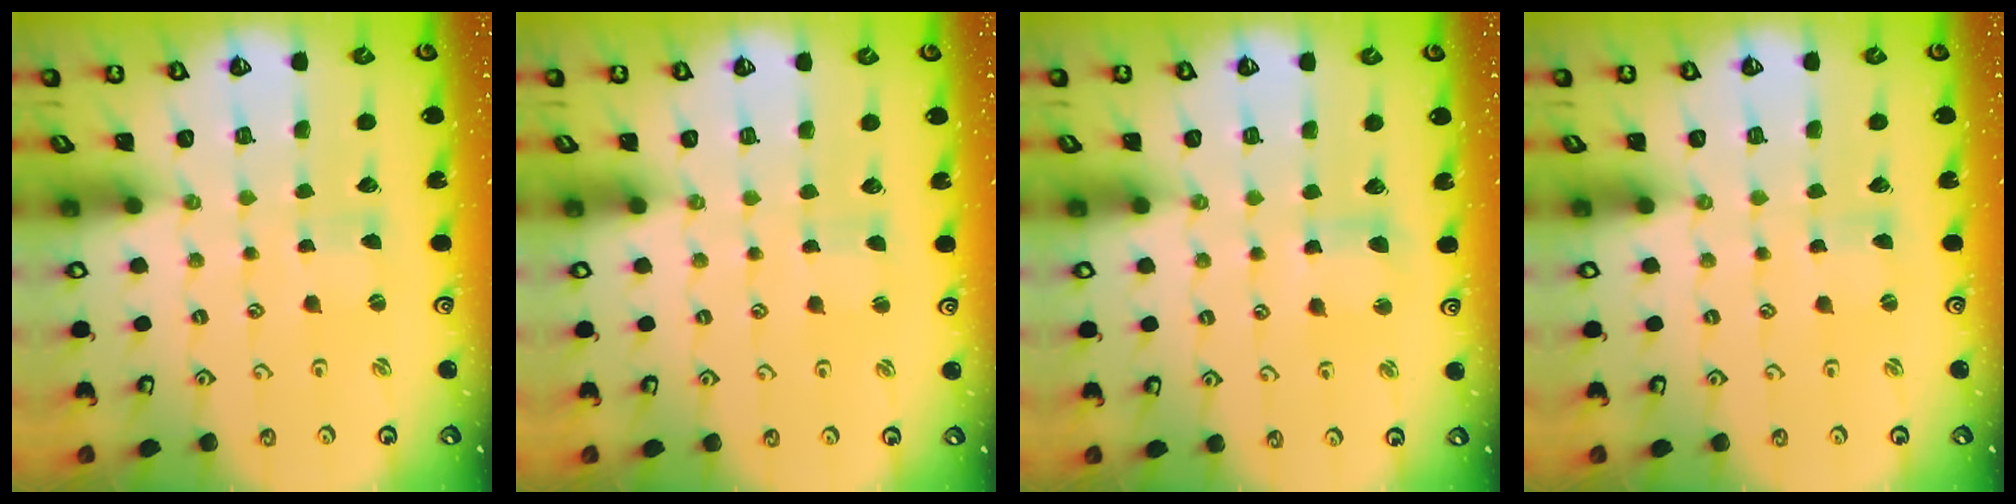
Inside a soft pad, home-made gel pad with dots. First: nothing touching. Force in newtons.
{"total": 1.9, "press": 1.9, "slide": 0.4}
{"total": 6.4, "press": 6.3, "slide": 0.8}
{"total": 0.0}